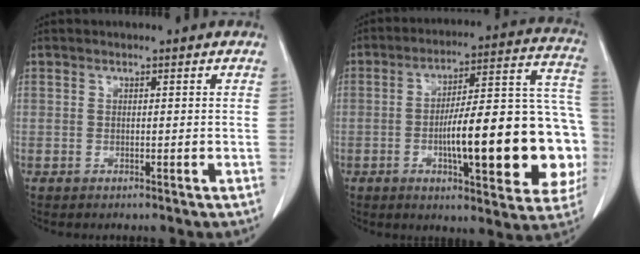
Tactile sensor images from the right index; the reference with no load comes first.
{"total": 24.1, "force": [-4.6, 5.1, 23.0], "torque": [-0.247, 0.035, -0.056]}